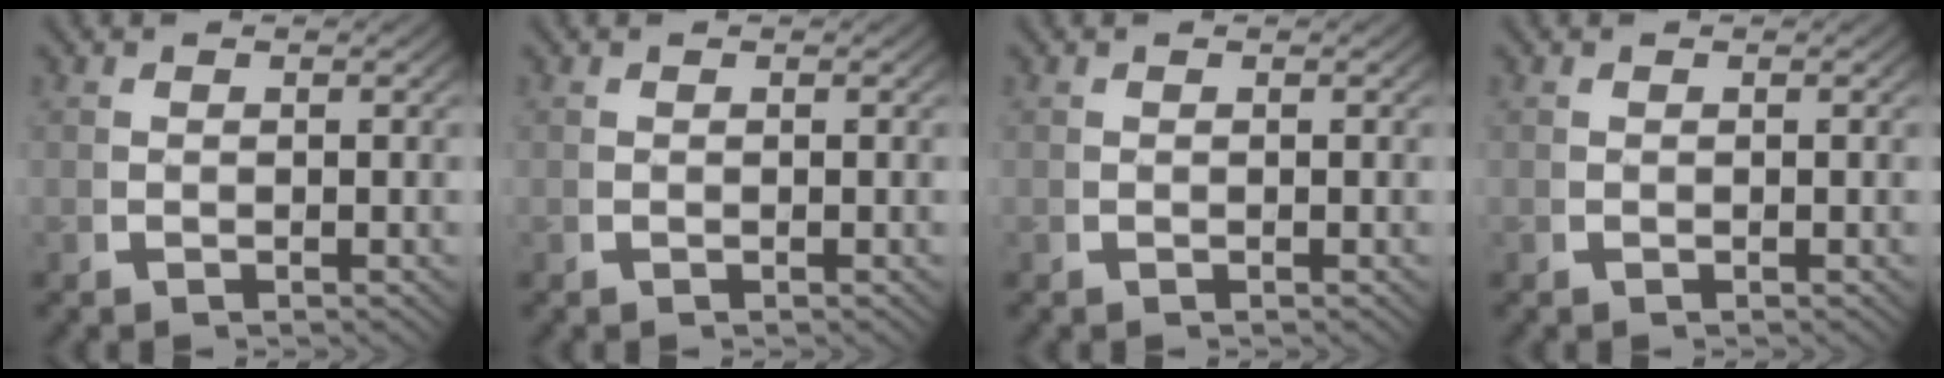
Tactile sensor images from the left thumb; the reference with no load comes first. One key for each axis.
{"total": 0.0}
{"total": 0.0}
{"total": 0.0}